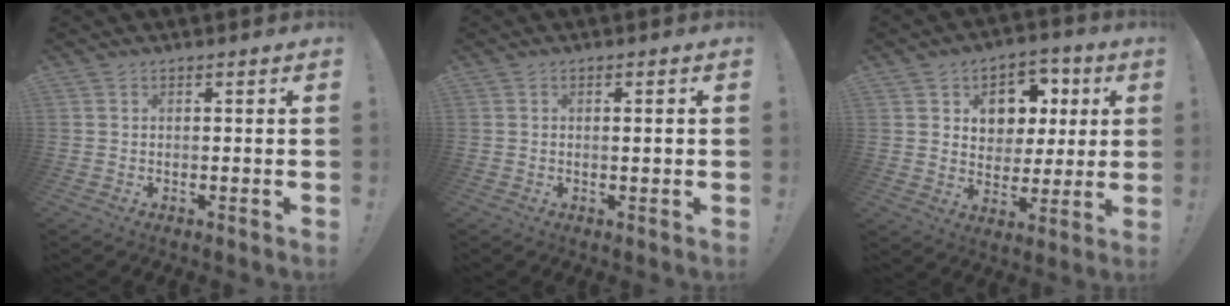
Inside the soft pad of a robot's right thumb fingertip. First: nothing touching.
{"total": 1.1, "force": [0.1, -0.1, 1.1], "torque": [-0.013, -0.004, 0.000]}
{"total": 10.5, "force": [3.7, 9.0, 3.9], "torque": [-0.041, -0.022, 0.073]}